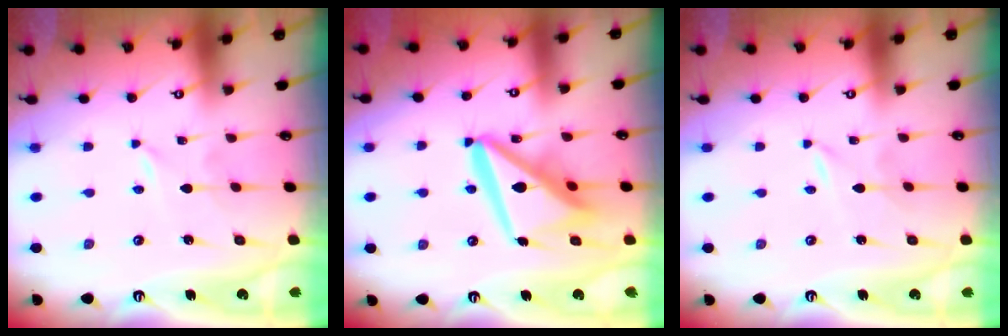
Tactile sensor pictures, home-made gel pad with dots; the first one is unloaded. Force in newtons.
{"total": 15.4, "press": 15.3, "slide": 1.9}
{"total": 0.0}